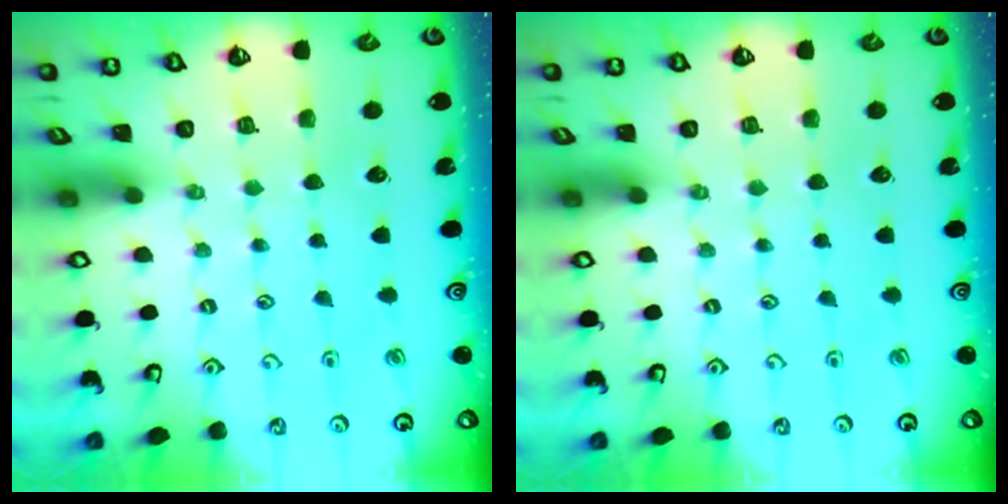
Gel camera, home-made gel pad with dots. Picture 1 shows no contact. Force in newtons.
{"total": 0.0}